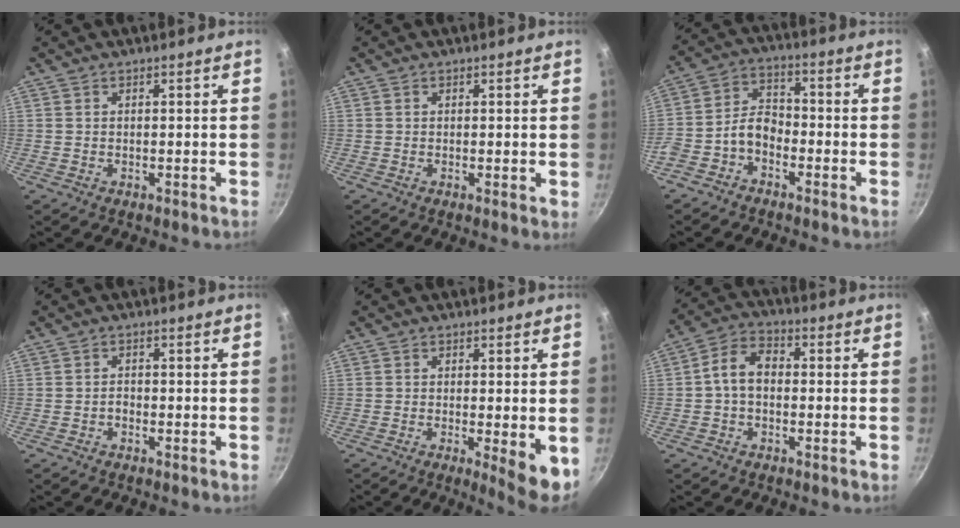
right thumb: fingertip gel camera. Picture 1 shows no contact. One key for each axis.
{"total": 1.0, "fx": 0.0, "fy": 0.2, "fz": 0.9, "tx": -0.014, "ty": -0.005, "tz": -0.002}
{"total": 7.2, "fx": -3.4, "fy": 4.6, "fz": 4.3, "tx": -0.070, "ty": 0.053, "tz": -0.077}
{"total": 1.0, "fx": -0.7, "fy": 0.6, "fz": 0.5, "tx": -0.007, "ty": 0.009, "tz": -0.013}
{"total": 6.2, "fx": -1.1, "fy": 1.2, "fz": 6.0, "tx": -0.075, "ty": -0.011, "tz": -0.012}
{"total": 6.6, "fx": -0.5, "fy": 4.6, "fz": 4.7, "tx": -0.077, "ty": 0.027, "tz": -0.022}